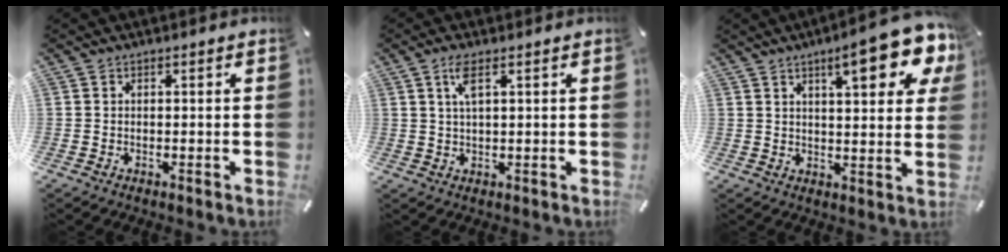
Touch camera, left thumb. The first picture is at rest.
{"total": 5.0, "force": [2.1, 1.6, 4.2], "torque": [-0.091, 0.005, 0.035]}
{"total": 14.5, "force": [7.8, 4.0, 11.5], "torque": [-0.158, -0.036, 0.119]}